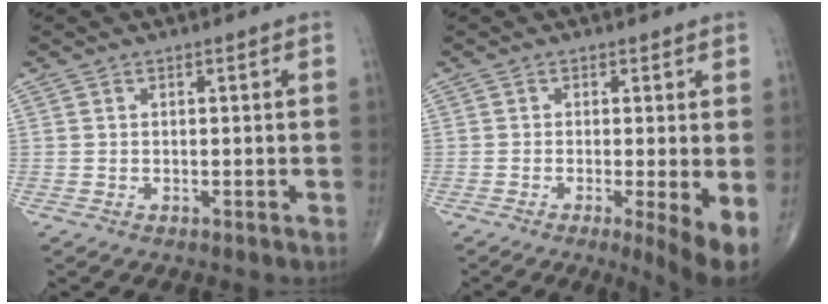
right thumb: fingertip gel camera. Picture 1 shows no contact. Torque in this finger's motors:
{"motor_torque": [0.15, 0.67, 0.24, 0.00, 0.03]}